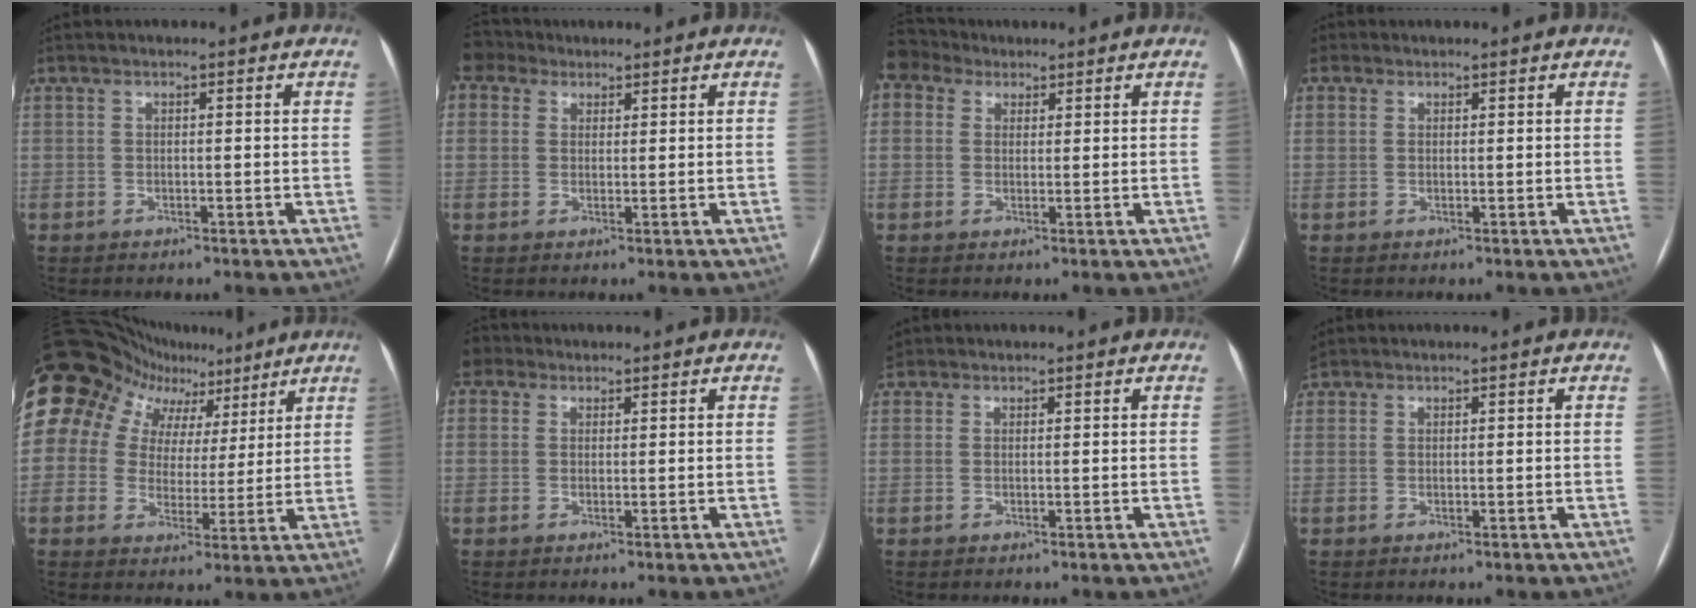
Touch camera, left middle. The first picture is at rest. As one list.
[{"total": 4.5, "force": [3.3, 3.0, 0.7], "torque": [-0.021, 0.028, 0.064]}, {"total": 5.4, "force": [3.9, 3.5, 1.0], "torque": [-0.031, 0.034, 0.079]}, {"total": 1.9, "force": [0.8, 1.6, 0.4], "torque": [-0.007, 0.007, 0.012]}, {"total": 21.3, "force": [11.8, 16.1, 7.5], "torque": [-0.187, 0.090, 0.187]}, {"total": 3.5, "force": [2.2, 2.6, 0.6], "torque": [-0.016, 0.022, 0.041]}, {"total": 1.8, "force": [1.3, 1.3, 0.2], "torque": [-0.005, 0.007, 0.022]}, {"total": 1.6, "force": [1.1, 1.1, 0.1], "torque": [-0.004, 0.008, 0.022]}]